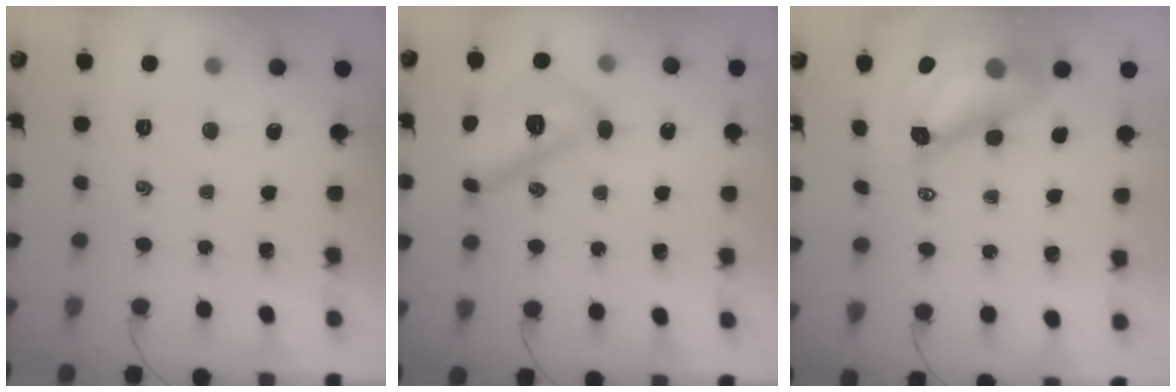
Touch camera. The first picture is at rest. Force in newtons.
{"total": 11.7, "press": 11.7, "slide": 0.2}
{"total": 10.9, "press": 10.4, "slide": 3.5}